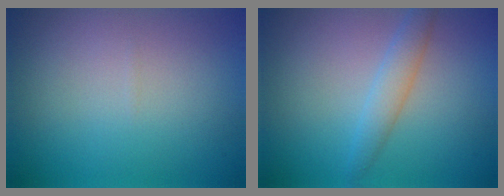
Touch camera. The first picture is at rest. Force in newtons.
{"total": 2.1, "press": 2.1, "slide": 0.0}